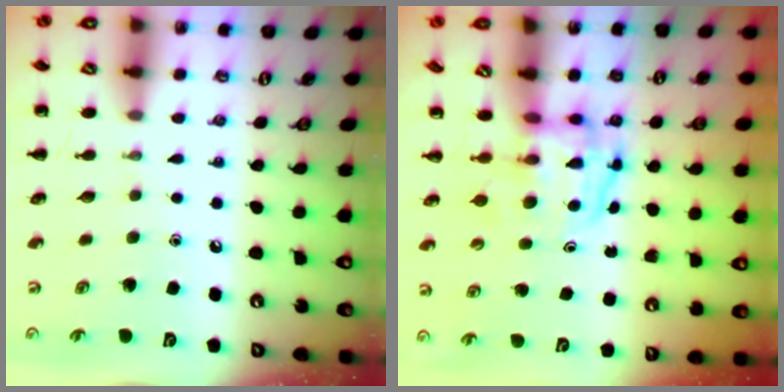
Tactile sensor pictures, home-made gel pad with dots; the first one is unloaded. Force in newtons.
{"total": 3.7, "press": 3.7, "slide": 0.6}